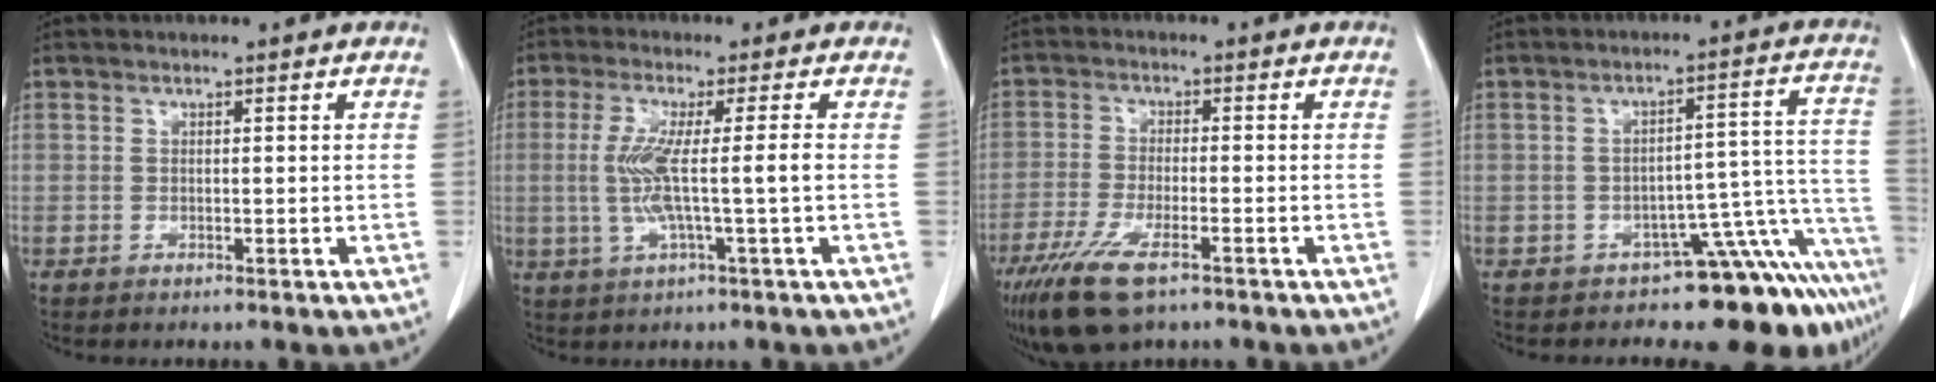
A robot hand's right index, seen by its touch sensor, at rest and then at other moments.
{"total": 7.0, "force": [-0.5, -0.7, 7.0], "torque": [-0.147, -0.004, -0.007]}
{"total": 10.2, "force": [-6.6, 2.7, 7.3], "torque": [-0.134, -0.023, -0.110]}
{"total": 12.1, "force": [-9.9, 3.0, 6.2], "torque": [-0.025, 0.067, -0.125]}